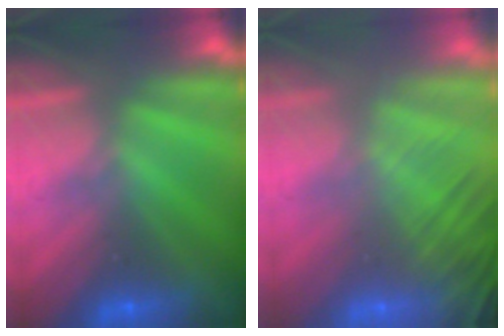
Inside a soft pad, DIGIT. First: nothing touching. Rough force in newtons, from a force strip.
{"total": 5.5}